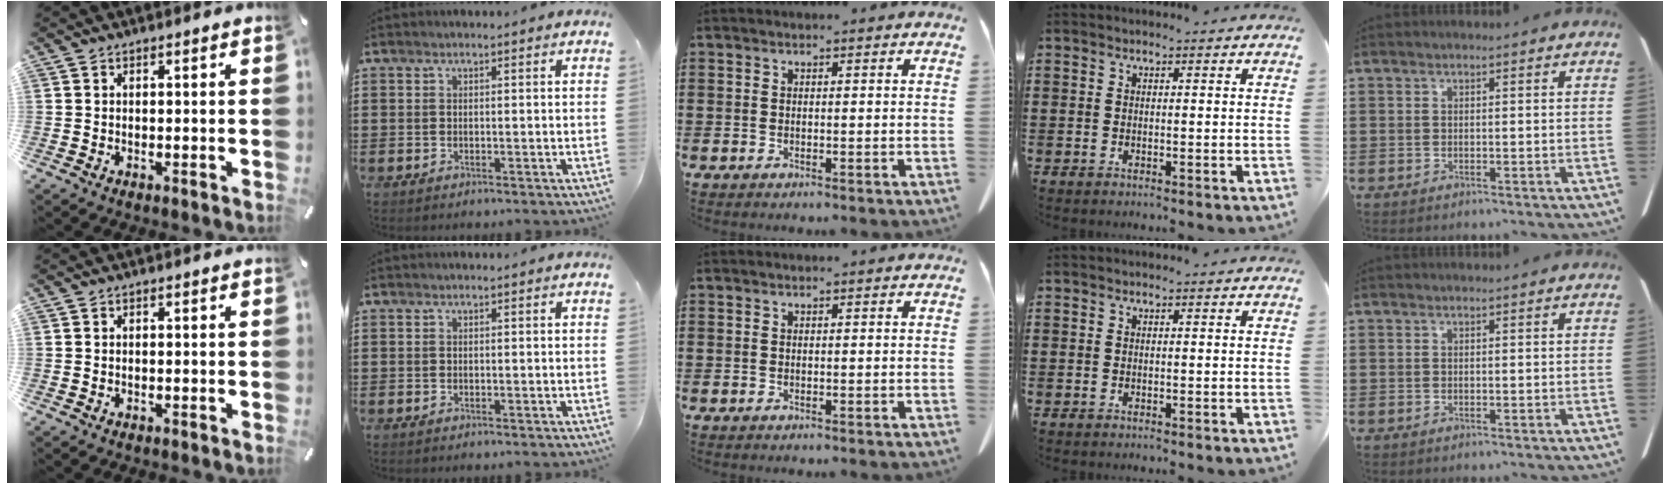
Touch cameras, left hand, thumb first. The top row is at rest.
{}